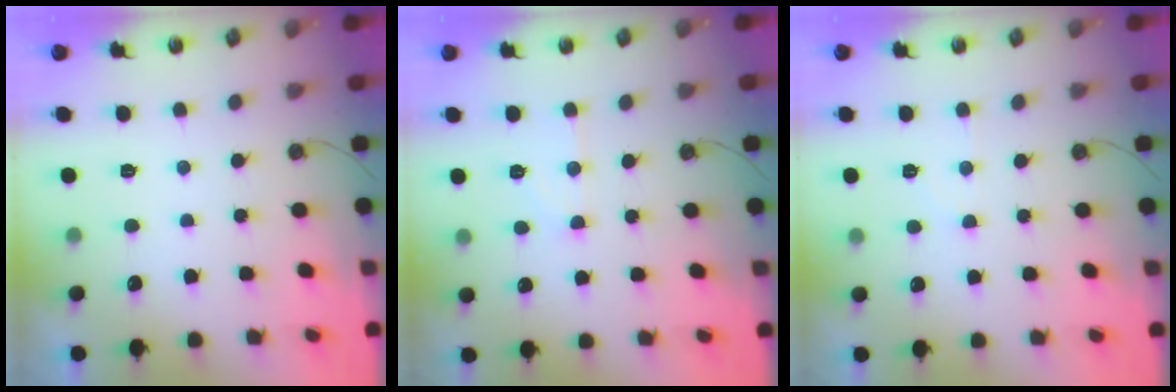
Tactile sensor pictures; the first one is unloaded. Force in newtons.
{"total": 7.5, "press": 7.5, "slide": 0.6}
{"total": 4.1, "press": 4.0, "slide": 0.6}